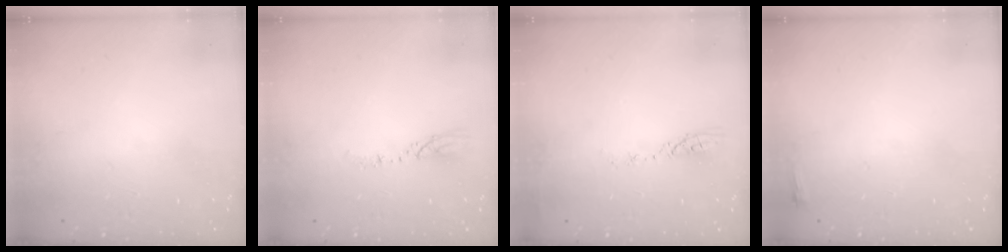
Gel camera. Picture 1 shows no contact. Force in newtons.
{"total": 3.3, "press": 3.3, "slide": 0.3}
{"total": 3.9, "press": 3.9, "slide": 0.4}
{"total": 2.1, "press": 2.0, "slide": 0.5}